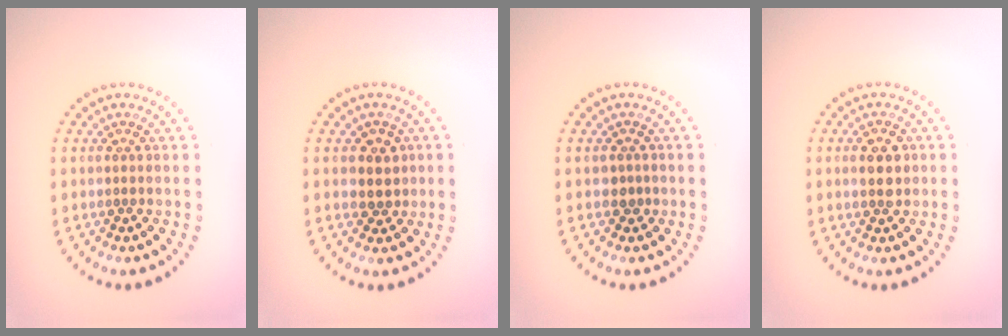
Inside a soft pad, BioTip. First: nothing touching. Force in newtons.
{"total": 2.1, "press": 1.9, "slide": 0.9}
{"total": 1.0, "press": 0.8, "slide": 0.6}
{"total": 3.0, "press": 3.0, "slide": 0.2}